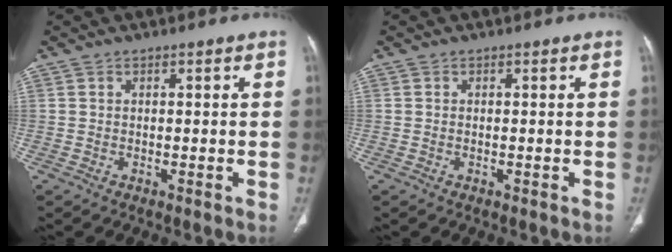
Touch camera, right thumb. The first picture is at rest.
{"total": 0.0}